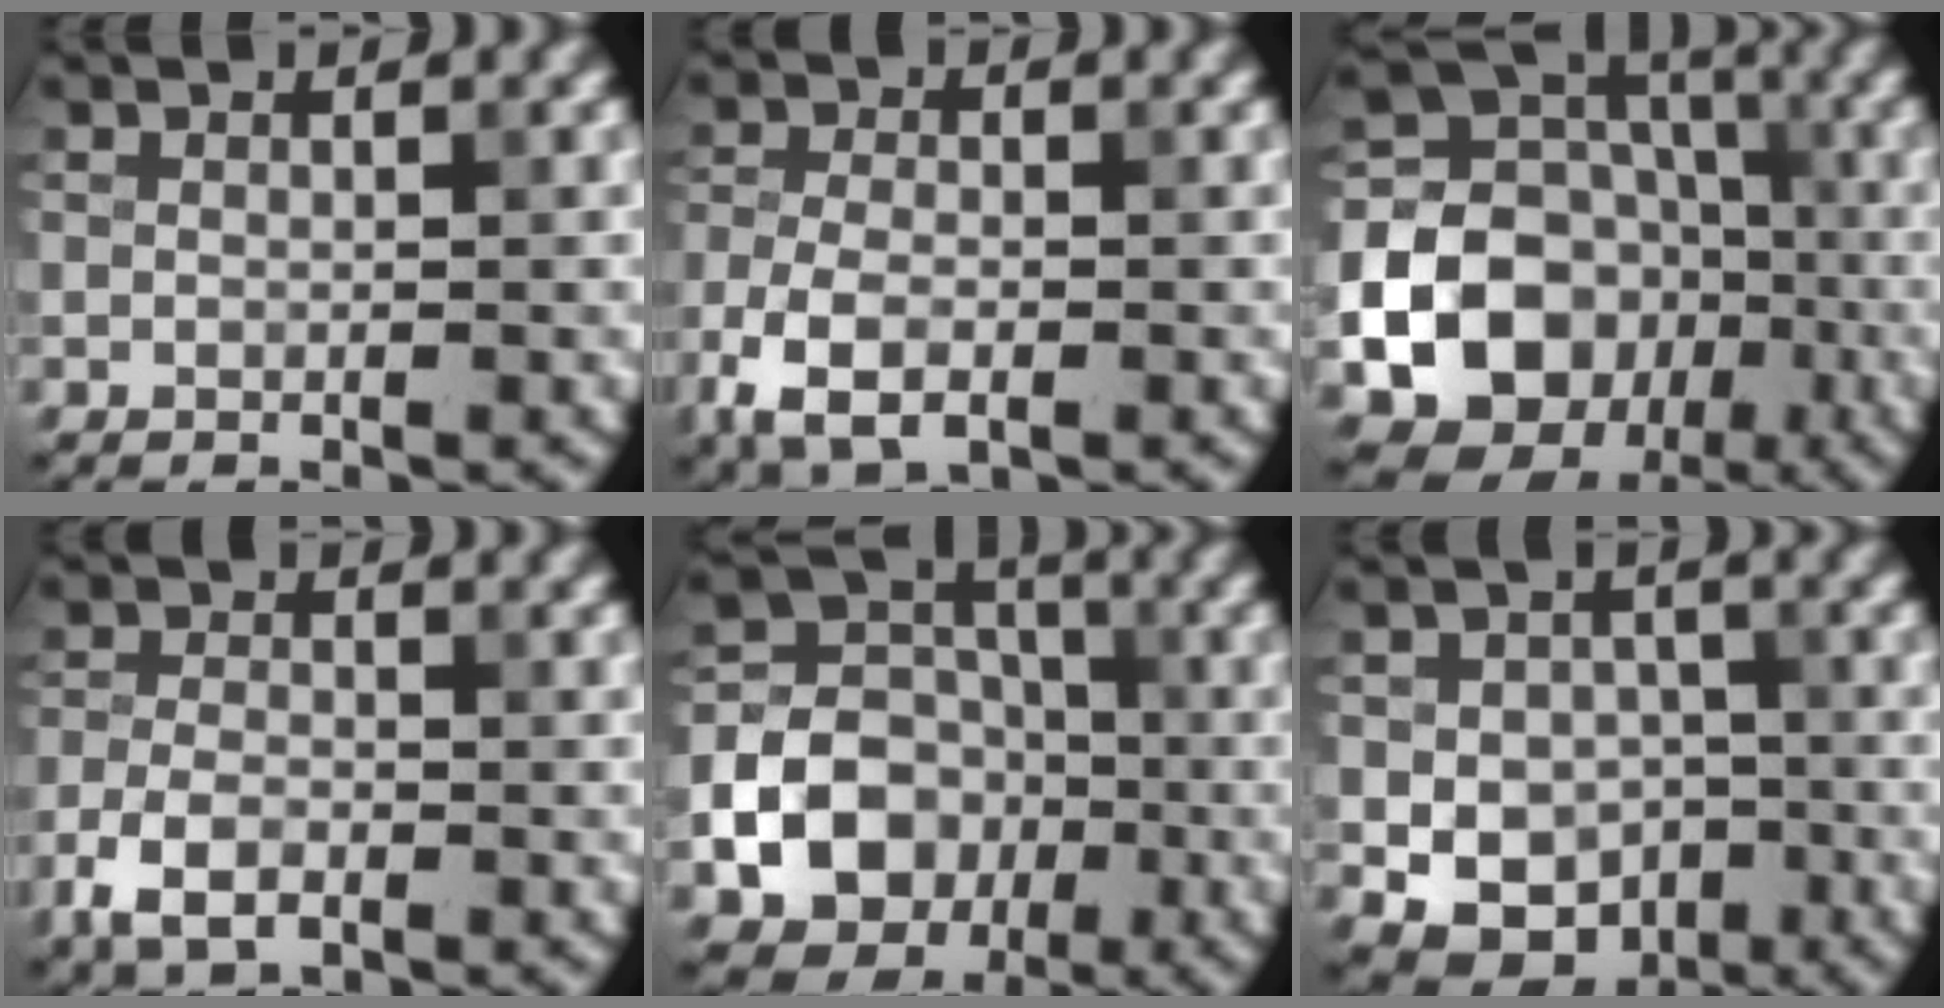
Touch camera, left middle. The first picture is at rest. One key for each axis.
{"total": 4.9, "fx": -2.3, "fy": 2.6, "fz": 3.4, "tx": -0.075, "ty": -0.006, "tz": -0.052}
{"total": 21.5, "fx": -6.8, "fy": 19.0, "fz": 7.5, "tx": -0.185, "ty": -0.036, "tz": -0.134}
{"total": 3.8, "fx": -2.1, "fy": 2.0, "fz": 2.5, "tx": -0.050, "ty": -0.002, "tz": -0.049}
{"total": 11.8, "fx": -3.9, "fy": 9.9, "fz": 5.0, "tx": -0.091, "ty": -0.029, "tz": -0.089}
{"total": 8.6, "fx": -2.7, "fy": 7.1, "fz": 4.1, "tx": -0.036, "ty": -0.015, "tz": -0.058}